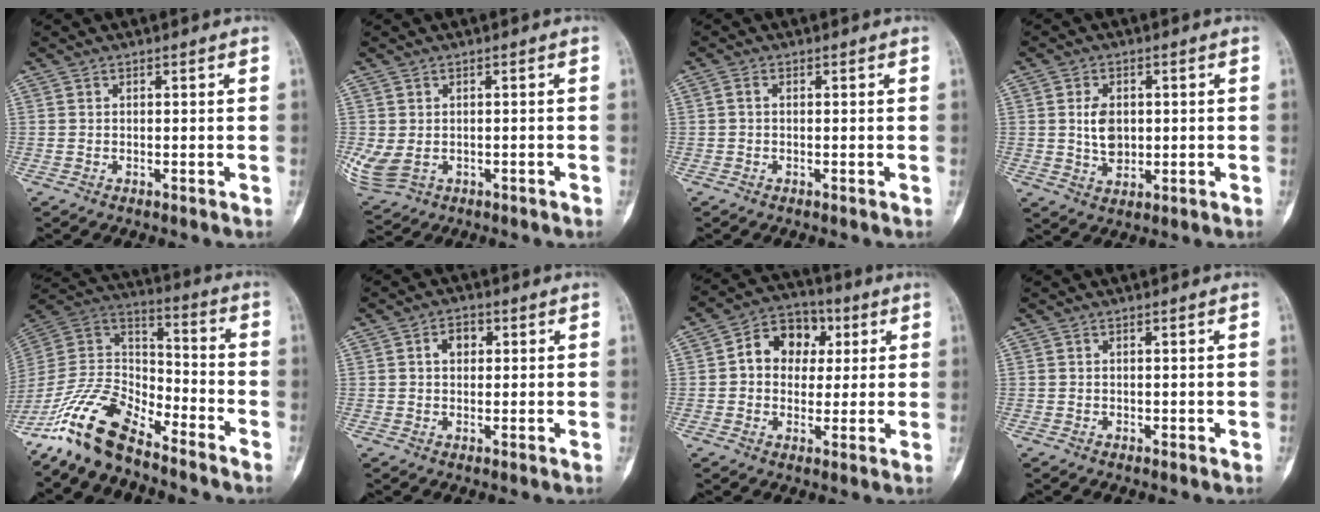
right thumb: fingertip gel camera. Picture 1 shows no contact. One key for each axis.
{"total": 6.3, "fx": -1.3, "fy": 4.5, "fz": 4.2, "tx": -0.104, "ty": 0.004, "tz": -0.007}
{"total": 0.8, "fx": 0.0, "fy": 0.5, "fz": 0.7, "tx": -0.013, "ty": 0.001, "tz": -0.005}
{"total": 5.8, "fx": 0.5, "fy": 4.1, "fz": 4.1, "tx": -0.060, "ty": -0.006, "tz": 0.012}
{"total": 15.5, "fx": -12.0, "fy": 5.9, "fz": 7.7, "tx": -0.139, "ty": 0.082, "tz": -0.238}
{"total": 3.5, "fx": 0.9, "fy": 2.6, "fz": 2.2, "tx": -0.023, "ty": 0.006, "tz": 0.012}
{"total": 10.6, "fx": 2.2, "fy": 8.6, "fz": 5.9, "tx": -0.053, "ty": 0.013, "tz": 0.025}
{"total": 0.0}